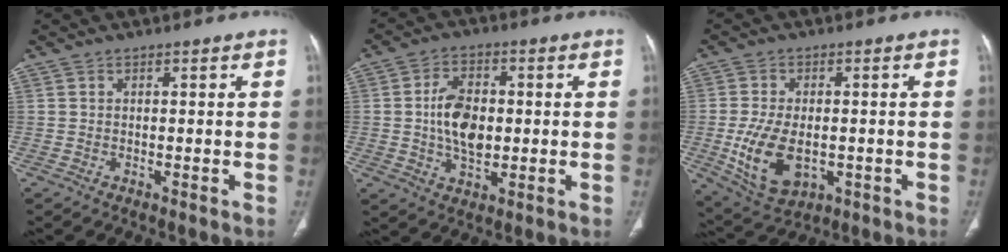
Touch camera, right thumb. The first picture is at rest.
{"total": 9.7, "force": [0.1, 6.2, 7.5], "torque": [-0.117, 0.004, 0.003]}
{"total": 11.7, "force": [-2.3, 7.0, 9.1], "torque": [-0.167, -0.005, -0.023]}